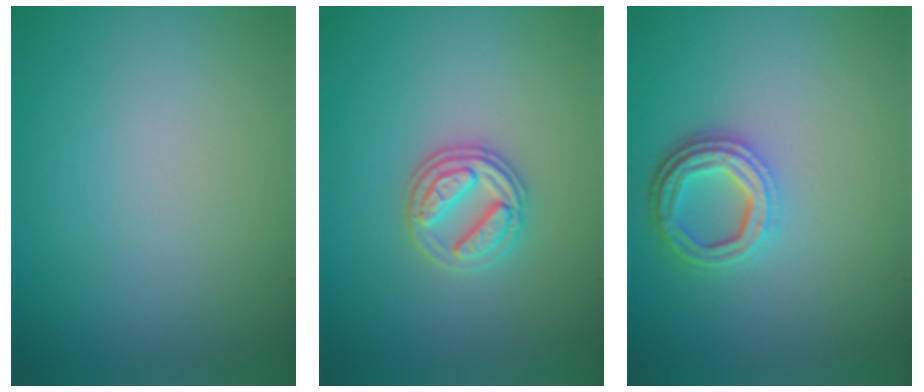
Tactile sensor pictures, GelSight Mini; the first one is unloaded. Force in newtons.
{"total": 3.0, "press": 2.8, "slide": 1.0}
{"total": 3.9, "press": 3.0, "slide": 2.5}